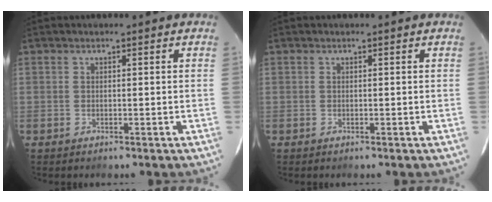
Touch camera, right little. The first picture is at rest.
{"total": 0.0}